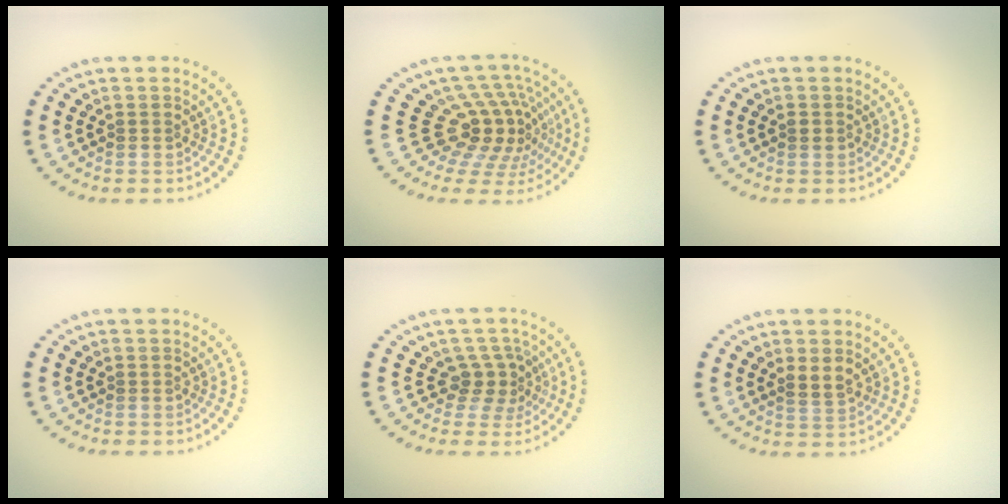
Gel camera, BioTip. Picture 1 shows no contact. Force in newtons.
{"total": 5.0, "press": 3.6, "slide": 3.6}
{"total": 0.8, "press": 0.8, "slide": 0.1}
{"total": 0.0}
{"total": 2.6, "press": 2.0, "slide": 1.8}
{"total": 1.6, "press": 1.5, "slide": 0.6}